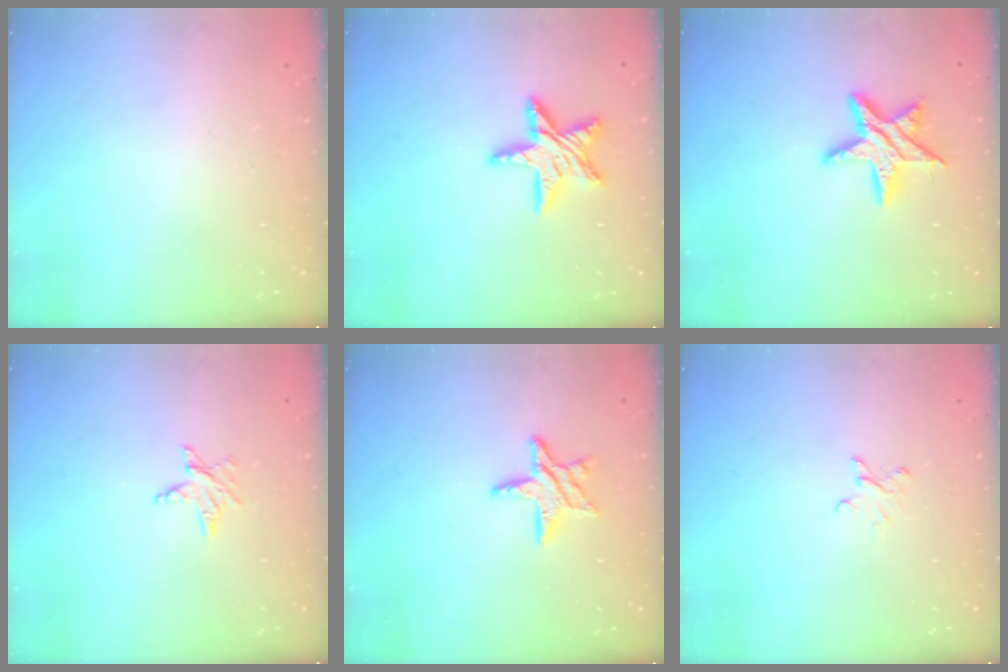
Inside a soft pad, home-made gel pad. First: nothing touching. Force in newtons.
{"total": 13.1, "press": 13.0, "slide": 1.2}
{"total": 11.6, "press": 11.5, "slide": 0.7}
{"total": 3.4, "press": 3.3, "slide": 0.5}
{"total": 9.8, "press": 9.7, "slide": 1.0}
{"total": 2.6, "press": 2.6, "slide": 0.3}